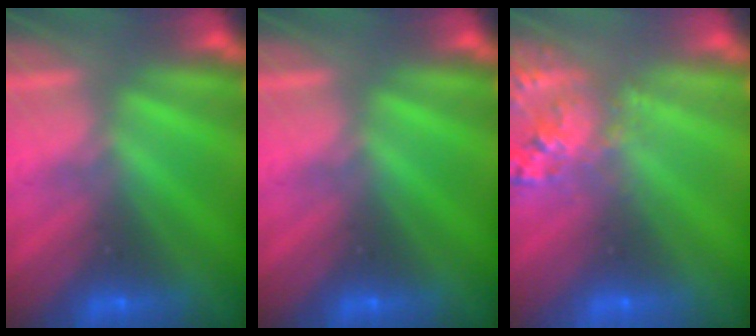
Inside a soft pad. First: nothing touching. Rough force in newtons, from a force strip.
{"total": 0.0}
{"total": 2.7}